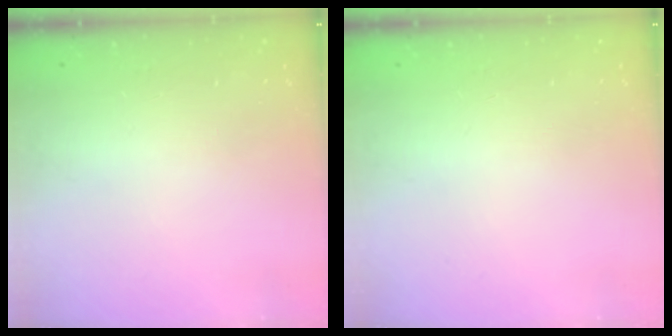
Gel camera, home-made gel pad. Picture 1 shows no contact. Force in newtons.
{"total": 0.0}